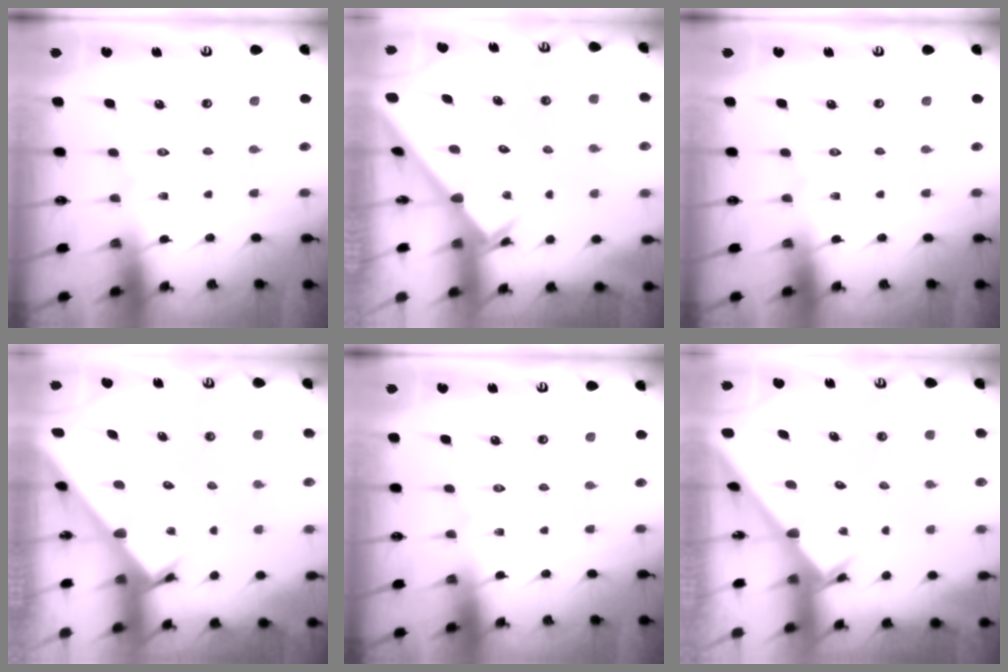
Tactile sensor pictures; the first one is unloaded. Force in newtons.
{"total": 2.5, "press": 2.5, "slide": 0.2}
{"total": 0.0}
{"total": 2.1, "press": 2.1, "slide": 0.1}
{"total": 0.0}
{"total": 2.4, "press": 2.4, "slide": 0.2}